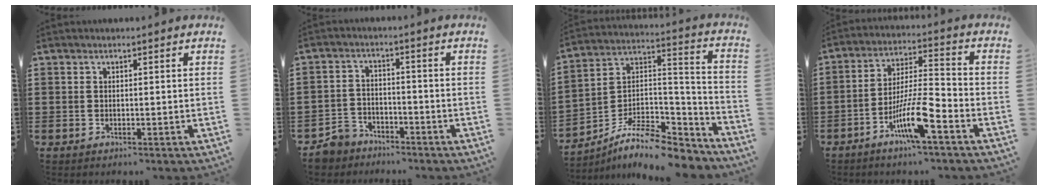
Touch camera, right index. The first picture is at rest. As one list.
[{"total": 4.5, "force": [-4.2, 1.5, 0.3], "torque": [-0.024, 0.003, -0.092]}, {"total": 9.9, "force": [-8.0, 3.2, 4.9], "torque": [-0.094, 0.014, -0.156]}, {"total": 10.0, "force": [-5.4, 1.6, 8.2], "torque": [-0.163, 0.000, -0.102]}]